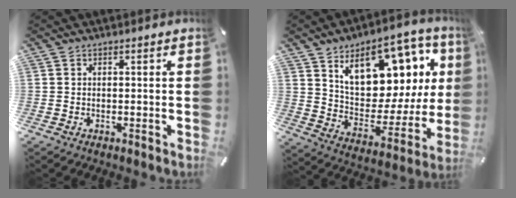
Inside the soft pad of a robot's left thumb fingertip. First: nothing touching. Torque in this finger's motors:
{"motor_torque": [2.51, 2.51, 1.44, -1.33, 0.26]}